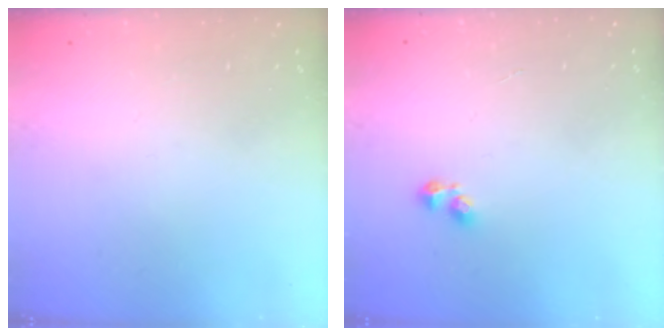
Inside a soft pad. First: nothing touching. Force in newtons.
{"total": 2.2, "press": 2.1, "slide": 0.6}